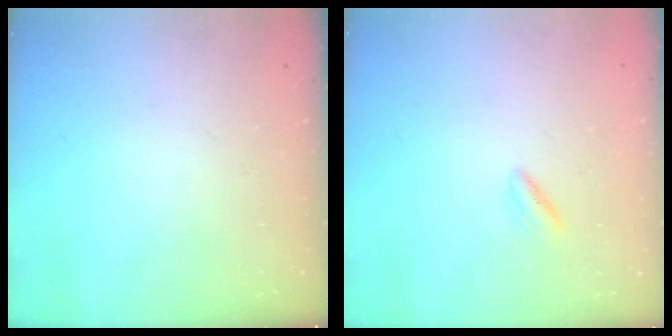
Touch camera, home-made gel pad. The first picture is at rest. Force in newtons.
{"total": 1.6, "press": 1.4, "slide": 0.8}